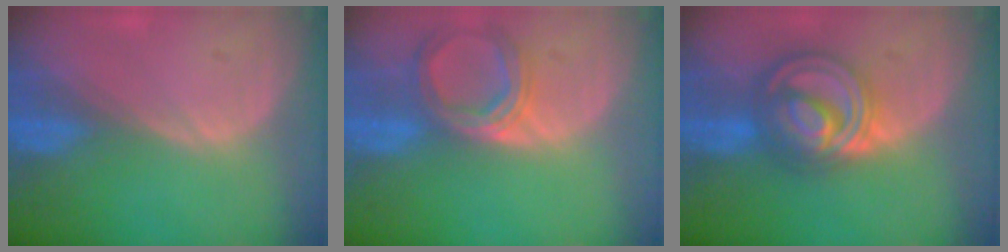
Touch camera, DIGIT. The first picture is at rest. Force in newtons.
{"total": 6.9, "press": 6.4, "slide": 2.7}
{"total": 9.0, "press": 9.0, "slide": 0.6}